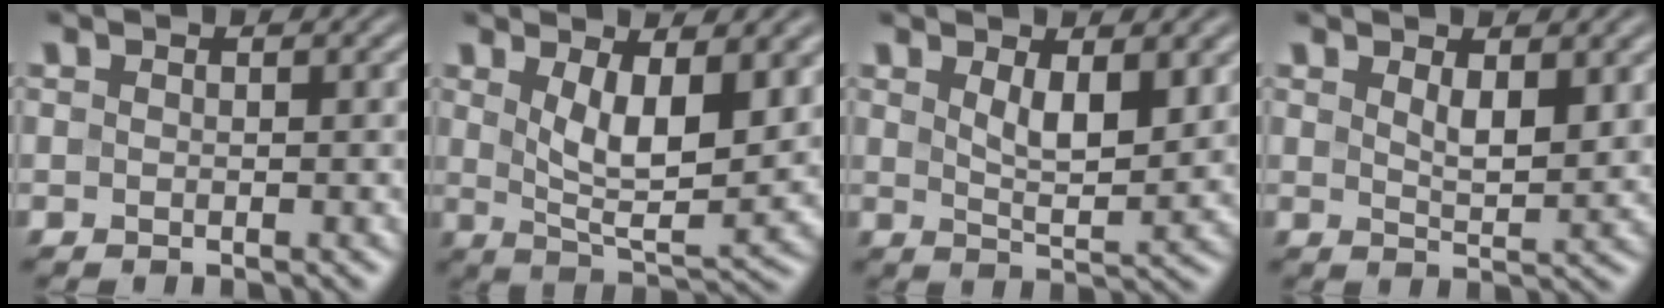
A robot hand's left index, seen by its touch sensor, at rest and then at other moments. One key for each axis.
{"total": 7.0, "fx": 2.0, "fy": 2.7, "fz": 6.1, "tx": -0.116, "ty": -0.015, "tz": 0.042}
{"total": 4.0, "fx": 1.5, "fy": 1.3, "fz": 3.5, "tx": -0.067, "ty": -0.008, "tz": 0.030}
{"total": 2.7, "fx": 1.1, "fy": 0.9, "fz": 2.2, "tx": -0.041, "ty": -0.005, "tz": 0.025}